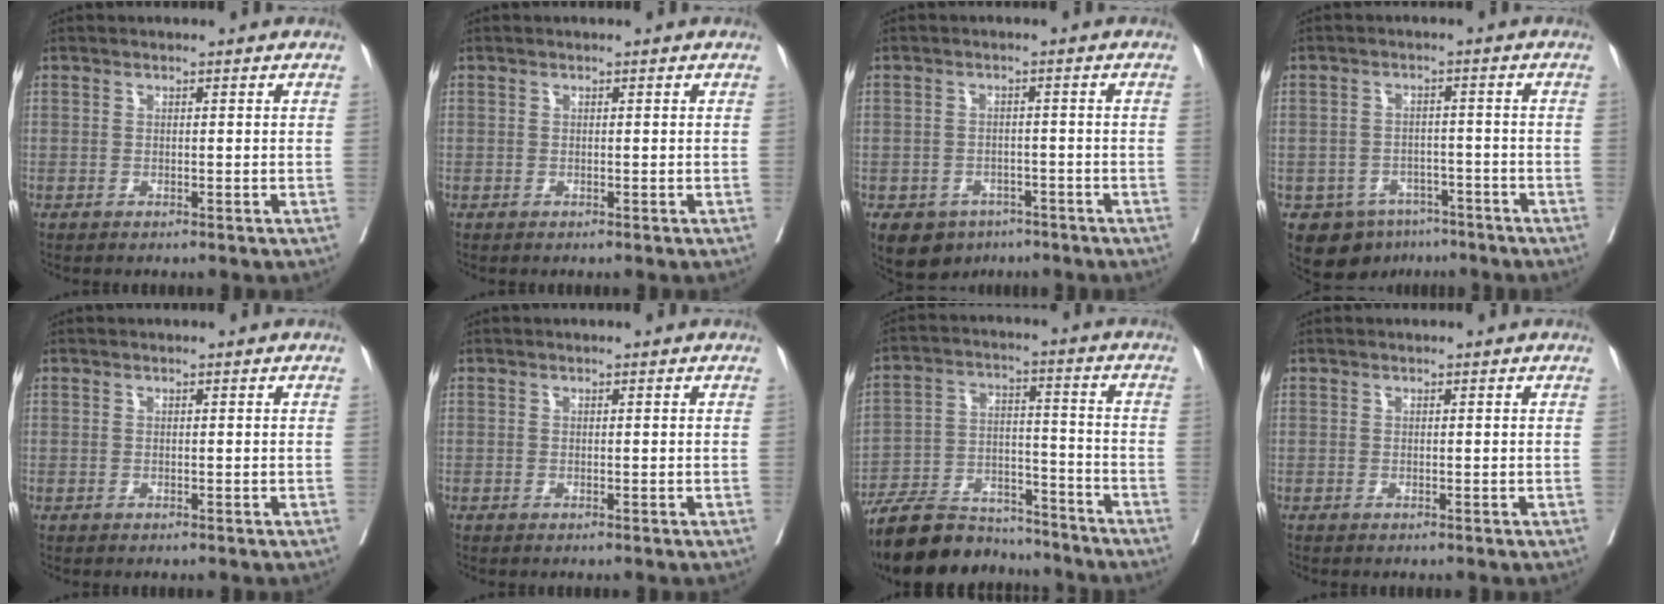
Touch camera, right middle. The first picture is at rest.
{"total": 0.0}
{"total": 6.0, "force": [-3.8, 4.4, 1.5], "torque": [-0.022, 0.003, -0.049]}
{"total": 7.2, "force": [-4.9, 4.9, 2.0], "torque": [-0.023, 0.008, -0.063]}
{"total": 0.0}
{"total": 0.0}
{"total": 14.9, "force": [-13.6, 4.5, 4.4], "torque": [-0.073, 0.017, -0.221]}
{"total": 0.6, "force": [0.5, -0.3, 0.0], "torque": [0.010, 0.002, 0.007]}